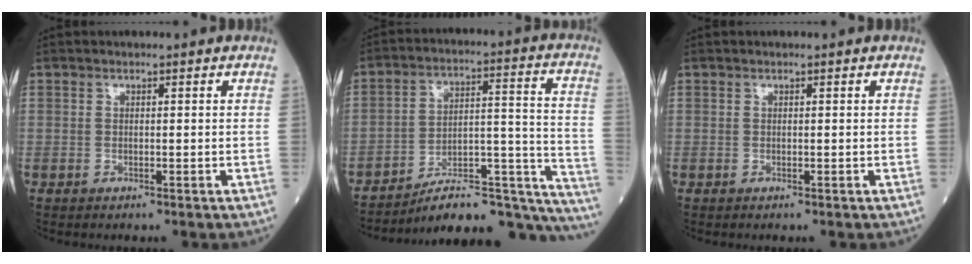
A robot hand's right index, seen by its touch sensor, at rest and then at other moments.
{"total": 22.4, "force": [-20.5, 3.5, 8.2], "torque": [-0.046, 0.061, -0.288]}
{"total": 0.0}